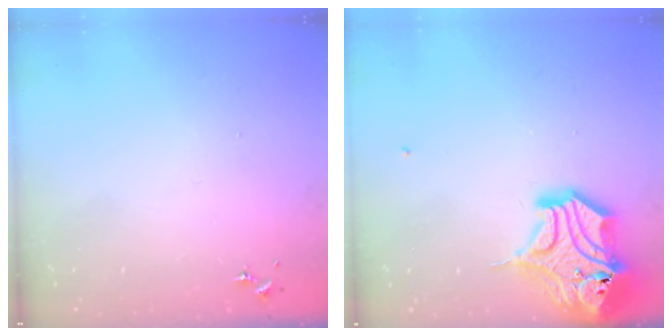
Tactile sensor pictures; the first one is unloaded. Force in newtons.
{"total": 18.5, "press": 18.3, "slide": 2.6}